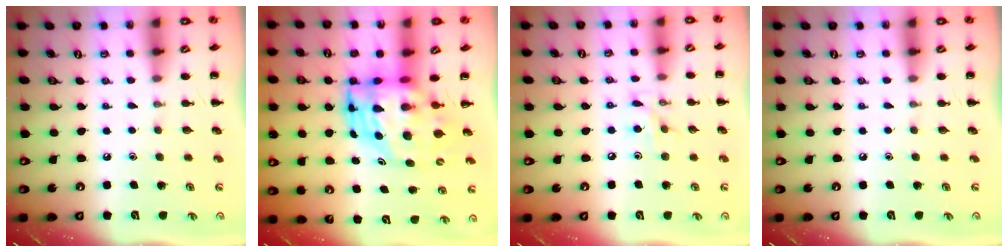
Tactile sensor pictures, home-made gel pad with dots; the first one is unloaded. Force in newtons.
{"total": 8.6, "press": 8.3, "slide": 2.2}
{"total": 5.9, "press": 5.8, "slide": 1.0}
{"total": 0.0}